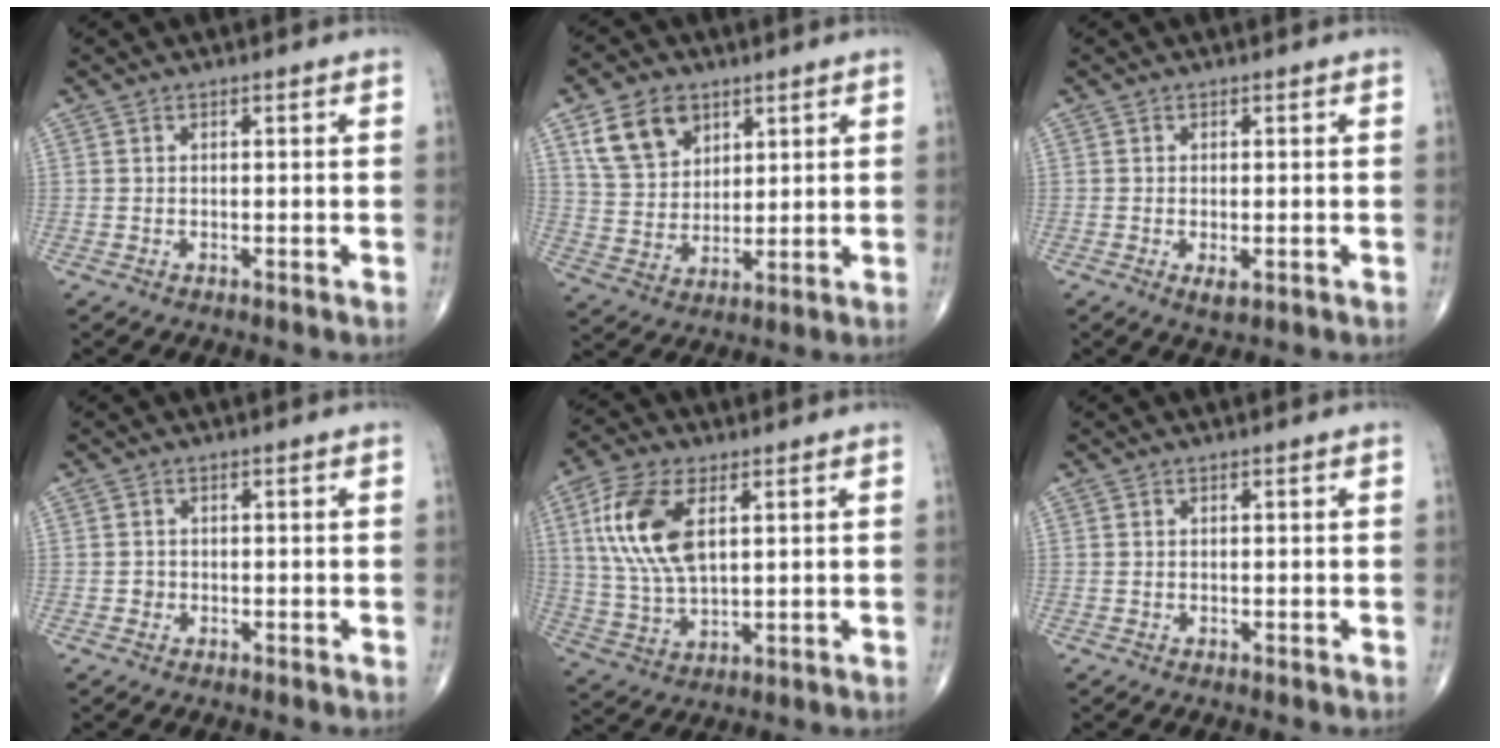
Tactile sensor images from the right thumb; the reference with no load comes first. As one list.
[{"total": 10.7, "force": [5.4, 7.5, 5.3], "torque": [-0.076, -0.021, 0.109]}, {"total": 2.2, "force": [-0.7, 0.9, 1.9], "torque": [-0.033, -0.005, -0.010]}, {"total": 0.8, "force": [-0.2, 0.8, 0.1], "torque": [0.004, 0.004, -0.005]}, {"total": 14.0, "force": [4.2, 7.0, 11.3], "torque": [-0.236, -0.006, 0.087]}, {"total": 0.0}]